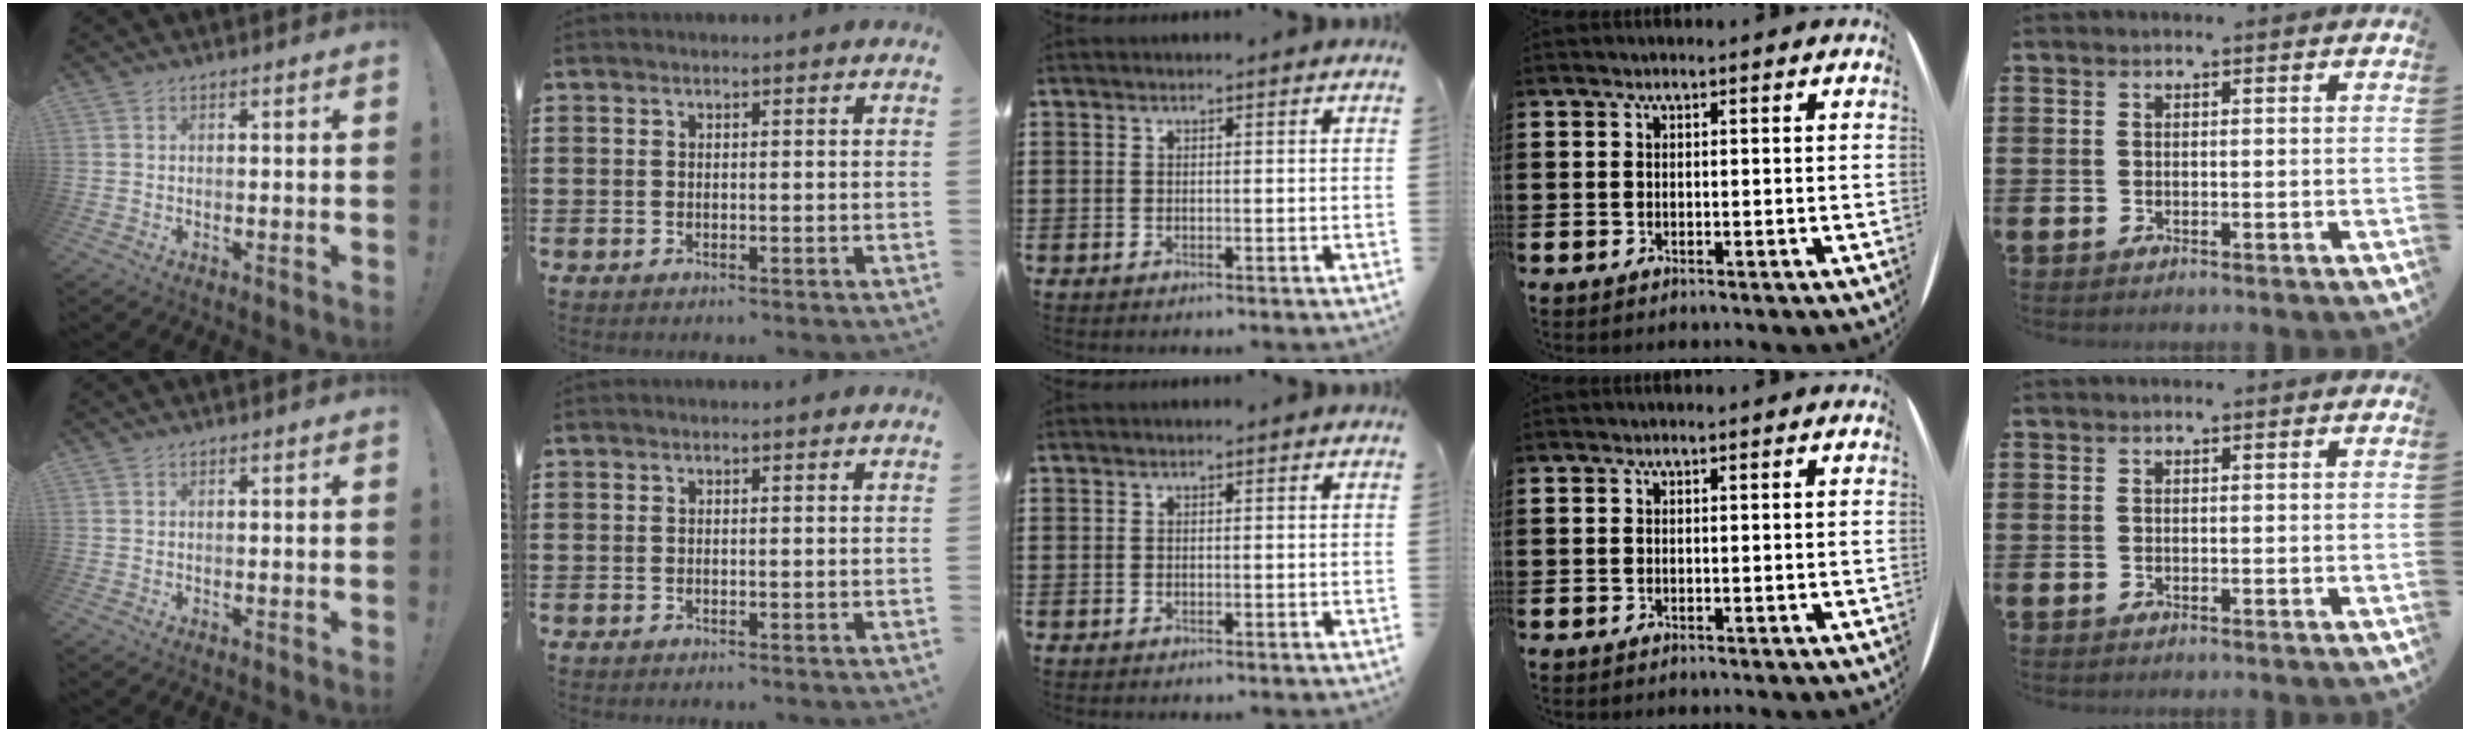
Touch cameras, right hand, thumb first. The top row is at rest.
{}